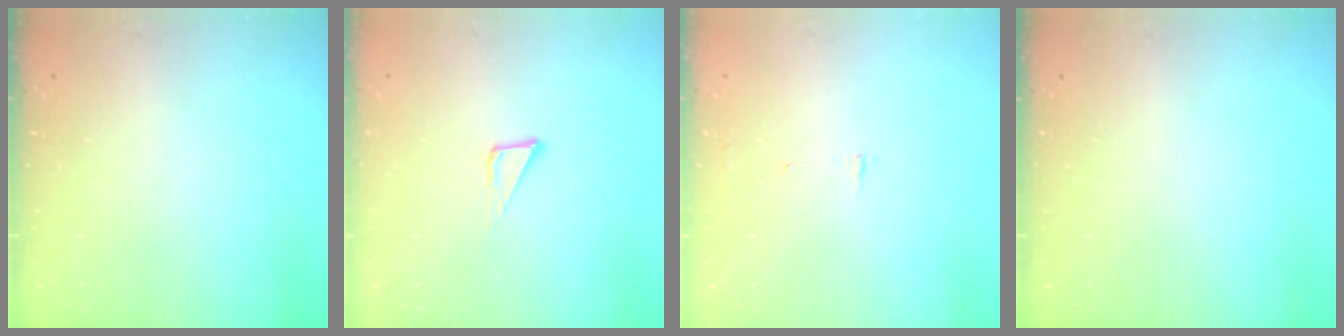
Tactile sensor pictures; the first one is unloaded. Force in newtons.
{"total": 3.6, "press": 3.6, "slide": 0.3}
{"total": 2.7, "press": 2.7, "slide": 0.3}
{"total": 0.0}